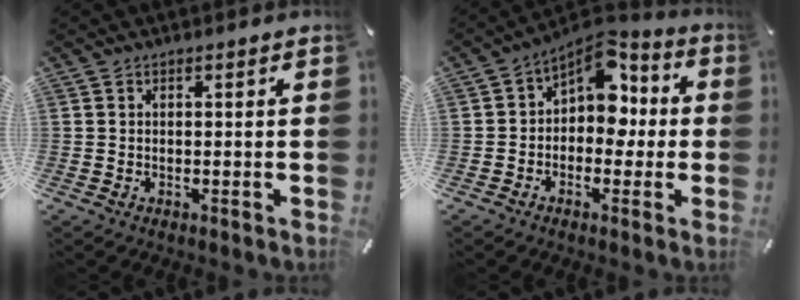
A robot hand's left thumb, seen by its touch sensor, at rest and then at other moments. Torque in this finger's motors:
{"motor_torque": [0.01, 0.90, 0.77, 0.51, 0.08]}